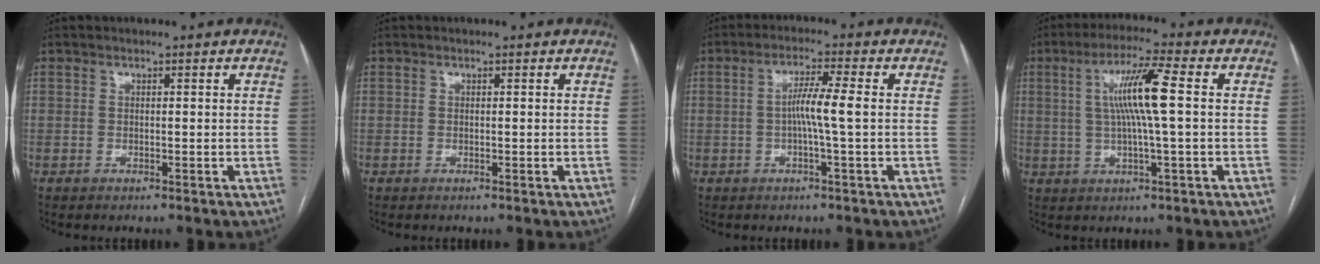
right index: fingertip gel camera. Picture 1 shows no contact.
{"total": 0.0}
{"total": 4.9, "force": [-0.3, -0.5, 4.9], "torque": [-0.088, 0.007, -0.007]}
{"total": 9.1, "force": [1.3, -0.3, 9.0], "torque": [-0.169, 0.006, 0.023]}